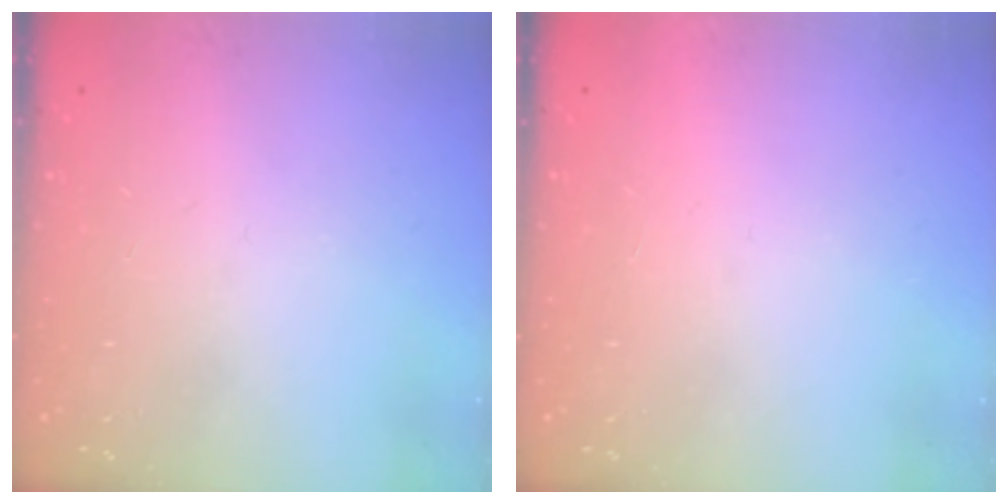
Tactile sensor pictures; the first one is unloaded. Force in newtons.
{"total": 1.6, "press": 1.6, "slide": 0.1}